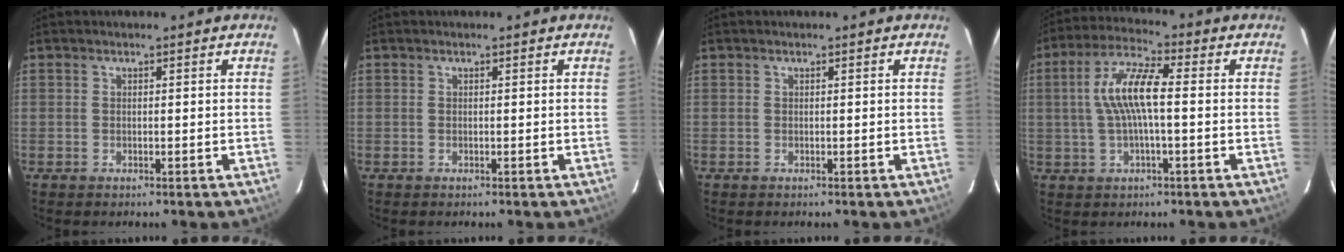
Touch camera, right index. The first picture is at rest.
{"total": 0.0}
{"total": 0.0}
{"total": 9.5, "force": [0.2, 2.2, 9.3], "torque": [-0.181, 0.014, 0.004]}